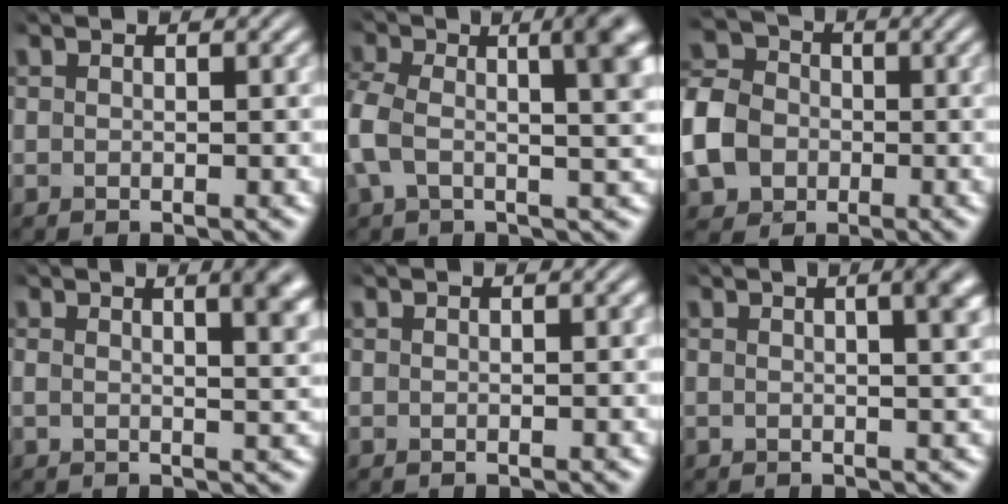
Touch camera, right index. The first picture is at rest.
{"total": 8.5, "force": [1.2, 4.1, 7.3], "torque": [-0.115, 0.003, 0.017]}
{"total": 7.7, "force": [-1.0, 6.8, 3.4], "torque": [-0.087, -0.027, -0.011]}
{"total": 4.3, "force": [1.8, 1.0, 3.8], "torque": [-0.036, 0.008, 0.026]}
{"total": 0.0}
{"total": 3.9, "force": [1.4, 1.1, 3.5], "torque": [-0.026, 0.019, 0.013]}